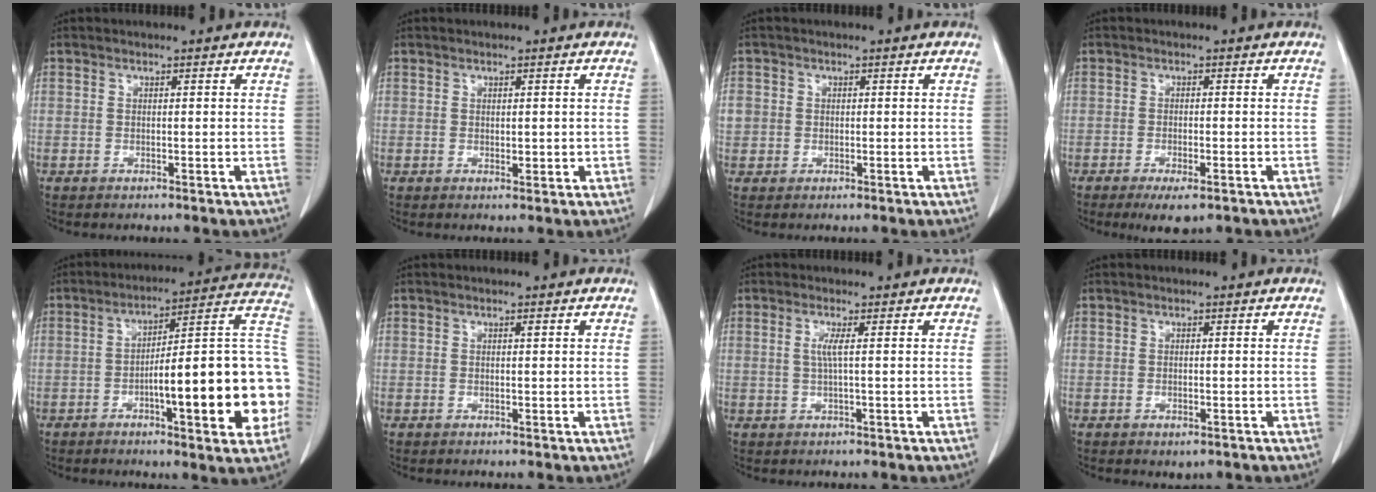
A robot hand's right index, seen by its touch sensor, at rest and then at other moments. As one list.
[{"total": 1.2, "force": [0.0, 0.6, 1.0], "torque": [-0.012, -0.004, 0.005]}, {"total": 3.7, "force": [0.3, 3.5, 1.1], "torque": [-0.032, 0.011, 0.011]}, {"total": 4.5, "force": [-2.8, 1.2, 3.3], "torque": [-0.051, -0.008, -0.037]}, {"total": 21.3, "force": [-4.4, 3.0, 20.6], "torque": [-0.216, 0.031, -0.054]}, {"total": 0.0}, {"total": 1.9, "force": [0.3, -0.3, 1.8], "torque": [-0.041, 0.001, 0.005]}, {"total": 1.3, "force": [-0.6, 0.7, 0.9], "torque": [-0.012, -0.001, -0.001]}]